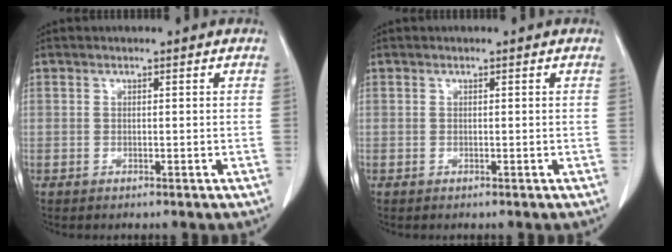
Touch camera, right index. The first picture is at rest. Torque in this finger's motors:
{"motor_torque": [0.00, 0.00, 0.00, 0.00]}